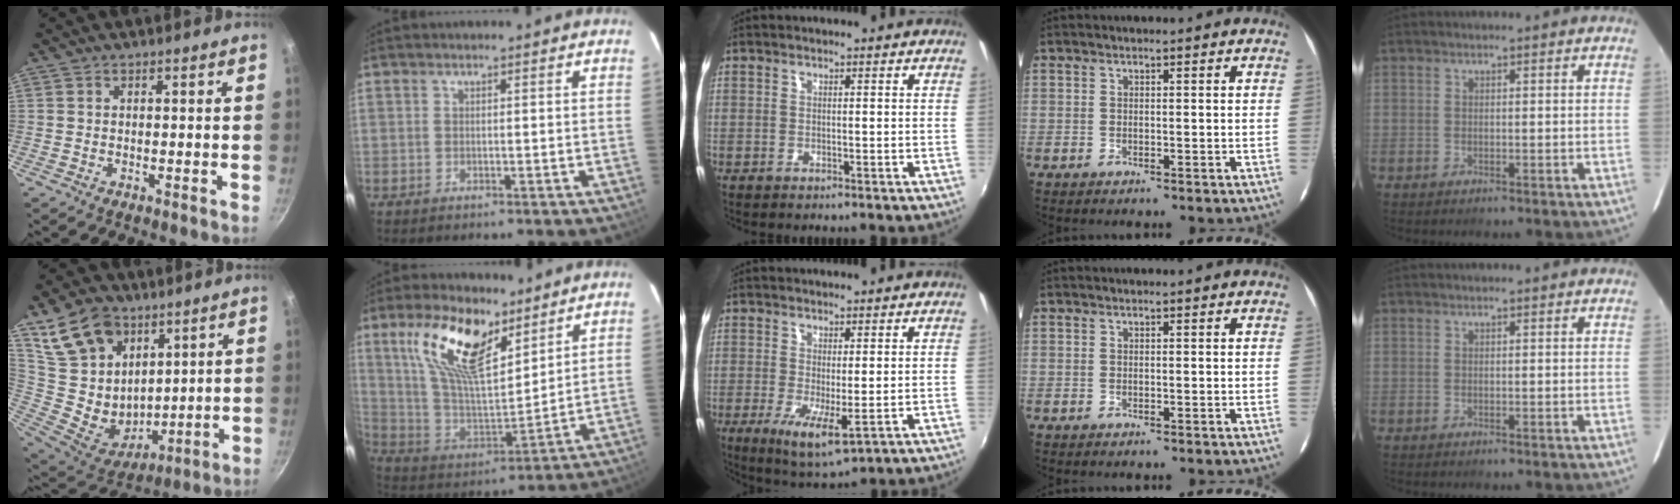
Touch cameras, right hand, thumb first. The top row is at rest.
{"thumb": {"total": 19.2, "force": [10.8, 13.1, 8.9], "torque": [-0.130, -0.057, 0.224]}, "index": {"total": 18.1, "force": [10.4, 7.7, 12.7], "torque": [-0.252, 0.006, 0.207]}, "middle": {"total": 6.6, "force": [-1.0, 1.6, 6.3], "torque": [-0.119, -0.022, -0.013]}}